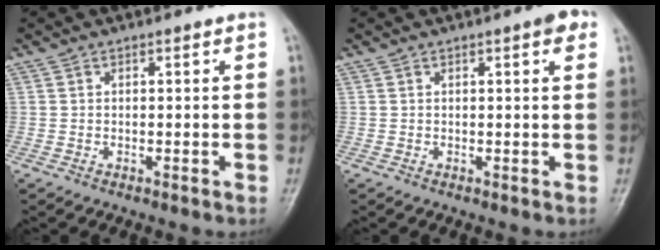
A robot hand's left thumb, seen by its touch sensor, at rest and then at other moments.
{"total": 2.5, "force": [1.2, 0.6, 2.1], "torque": [-0.020, 0.001, 0.012]}